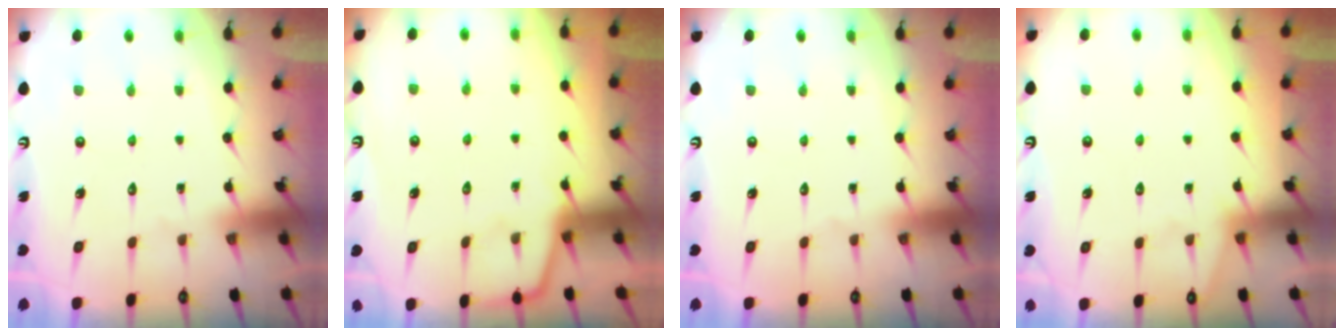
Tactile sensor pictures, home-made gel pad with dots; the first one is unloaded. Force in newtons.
{"total": 3.4, "press": 3.4, "slide": 0.5}
{"total": 0.0}
{"total": 2.6, "press": 2.6, "slide": 0.4}